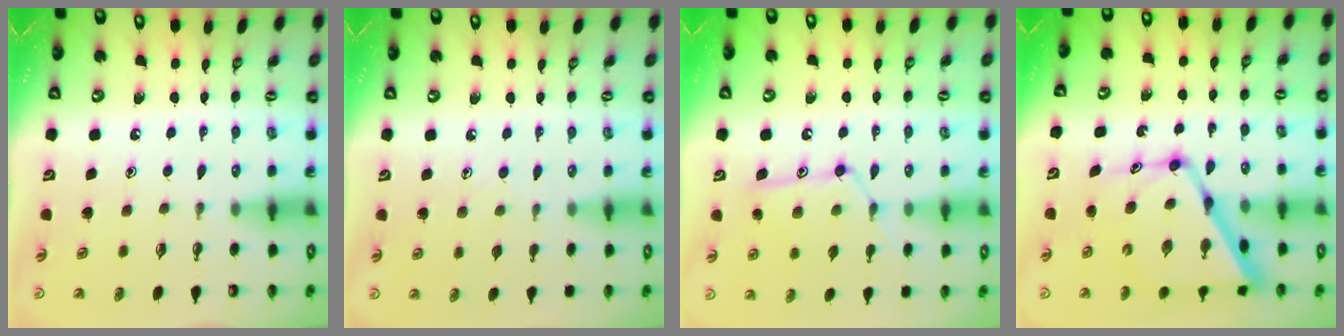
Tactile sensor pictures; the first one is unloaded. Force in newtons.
{"total": 6.8, "press": 6.8, "slide": 0.6}
{"total": 13.7, "press": 13.7, "slide": 0.9}
{"total": 16.7, "press": 16.6, "slide": 1.4}